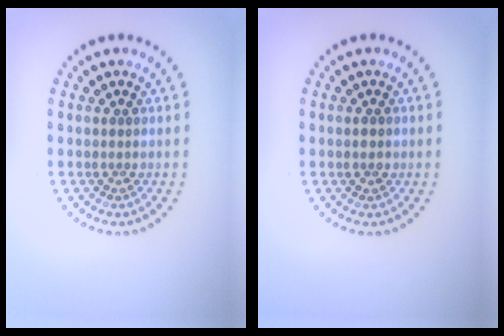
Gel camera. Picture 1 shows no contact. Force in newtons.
{"total": 1.3, "press": 1.3, "slide": 0.1}